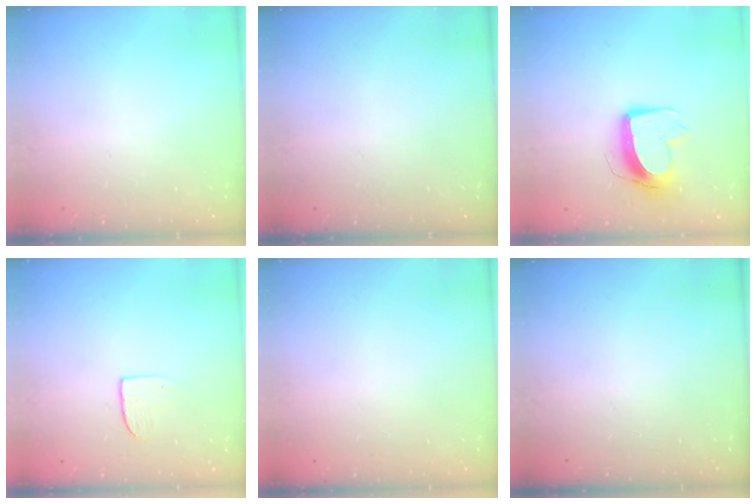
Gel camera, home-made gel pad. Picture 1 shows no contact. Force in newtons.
{"total": 0.0}
{"total": 11.7, "press": 11.6, "slide": 1.0}
{"total": 6.3, "press": 6.3, "slide": 0.6}
{"total": 0.0}
{"total": 0.0}